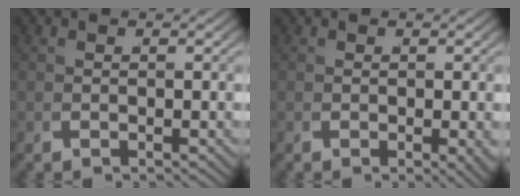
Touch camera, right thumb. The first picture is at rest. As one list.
[{"total": 1.4, "force": [-0.1, 0.6, 1.3], "torque": [-0.016, -0.004, 0.000]}]